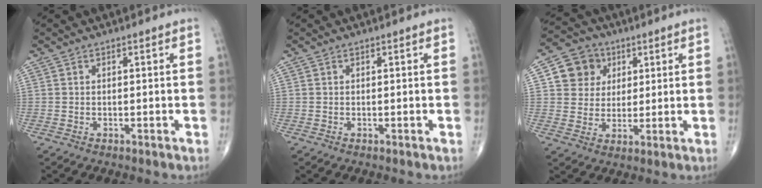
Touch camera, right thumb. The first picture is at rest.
{"total": 0.0}
{"total": 8.9, "force": [3.0, 8.0, 2.7], "torque": [-0.012, -0.005, 0.049]}